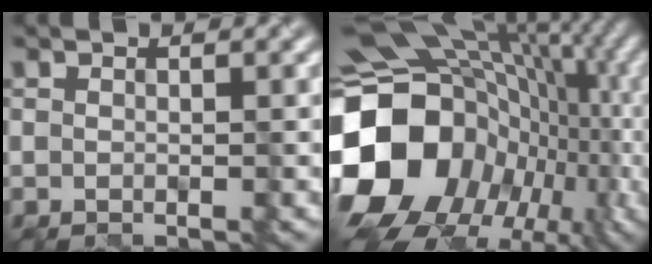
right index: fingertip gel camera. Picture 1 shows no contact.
{"total": 19.1, "force": [-3.0, 15.9, 10.2], "torque": [-0.221, -0.017, -0.036]}